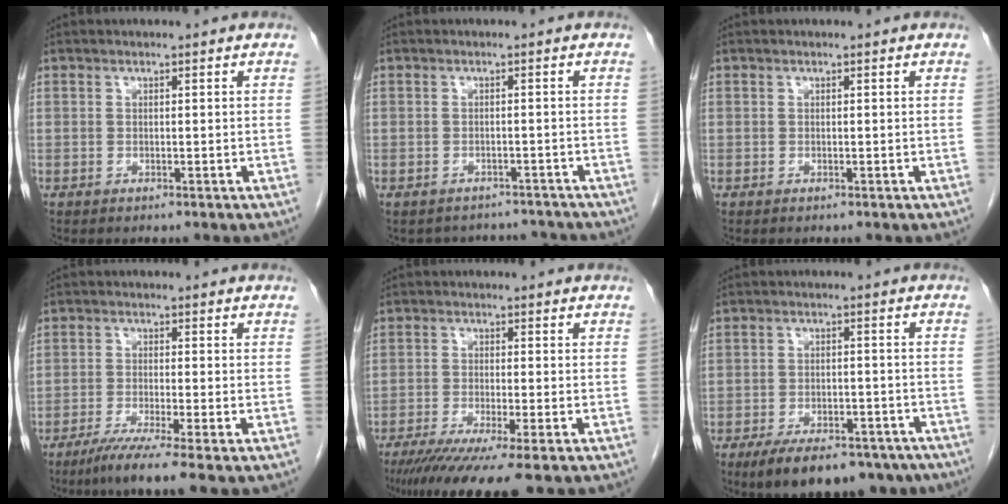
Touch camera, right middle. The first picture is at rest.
{"total": 6.5, "force": [-6.0, 2.3, 0.0], "torque": [0.001, 0.022, -0.066]}
{"total": 0.0}
{"total": 7.0, "force": [-4.8, -0.7, 5.0], "torque": [-0.084, -0.021, -0.083]}
{"total": 10.6, "force": [-7.6, 0.0, 7.4], "torque": [-0.111, -0.027, -0.120]}
{"total": 14.2, "force": [-10.4, 6.4, 7.3], "torque": [-0.105, 0.001, -0.145]}